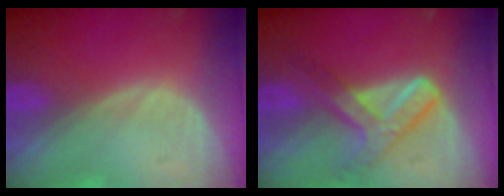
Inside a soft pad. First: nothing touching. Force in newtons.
{"total": 7.2, "press": 6.2, "slide": 3.8}